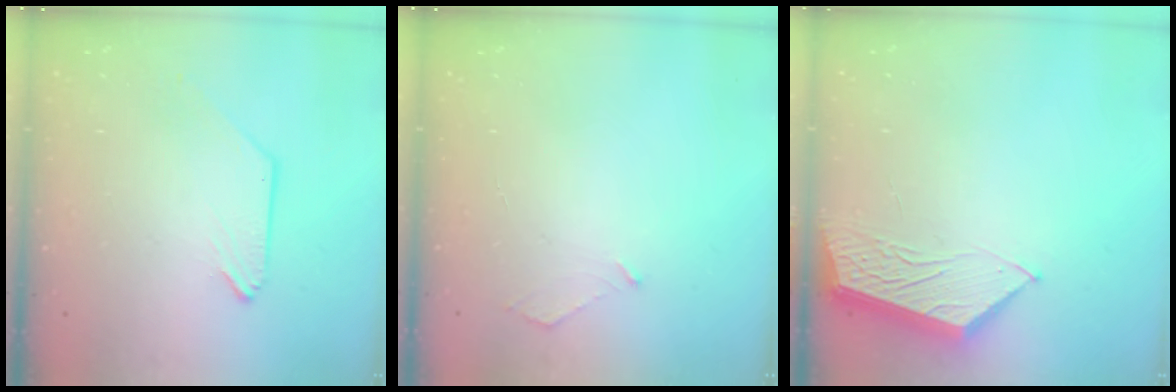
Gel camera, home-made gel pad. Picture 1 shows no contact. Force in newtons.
{"total": 2.6, "press": 2.6, "slide": 0.3}
{"total": 4.5, "press": 4.4, "slide": 0.4}